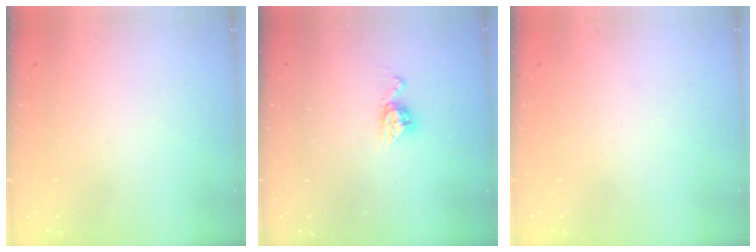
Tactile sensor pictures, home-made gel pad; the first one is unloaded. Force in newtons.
{"total": 6.8, "press": 6.8, "slide": 0.5}
{"total": 0.7, "press": 0.7, "slide": 0.1}